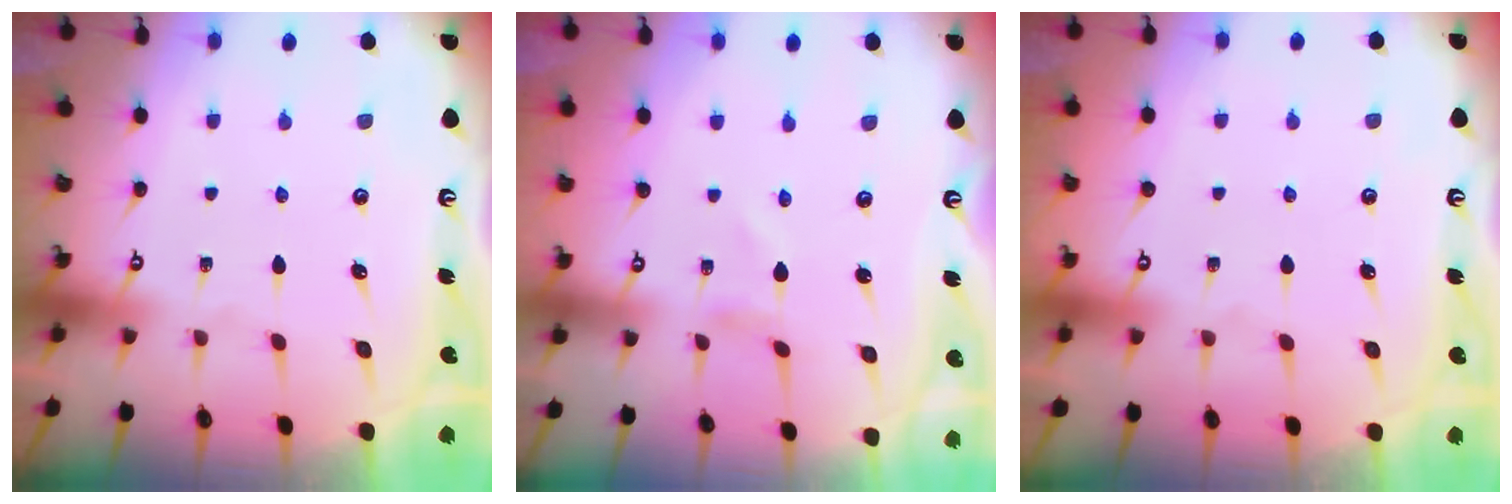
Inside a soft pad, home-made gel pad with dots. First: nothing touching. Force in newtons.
{"total": 1.3, "press": 1.3, "slide": 0.1}
{"total": 1.6, "press": 1.6, "slide": 0.2}